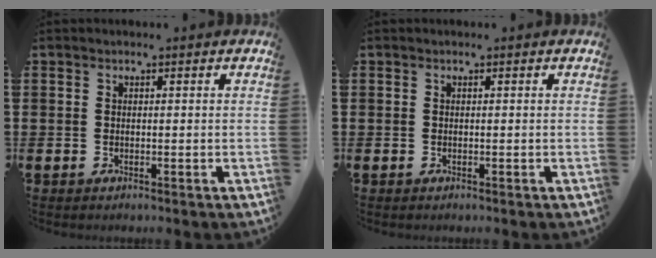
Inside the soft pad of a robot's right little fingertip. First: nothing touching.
{"total": 0.0}